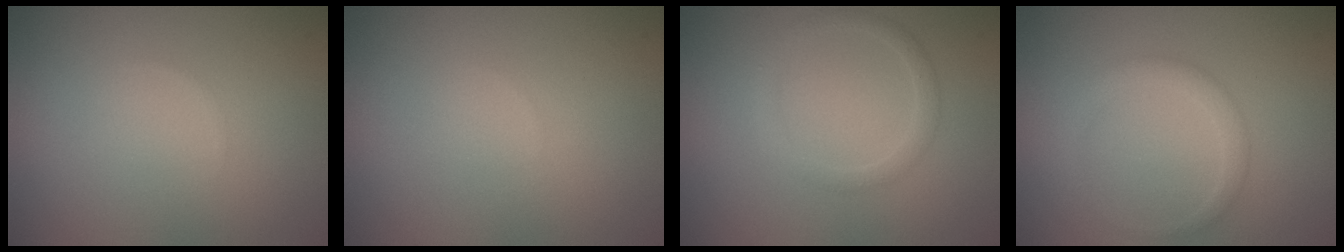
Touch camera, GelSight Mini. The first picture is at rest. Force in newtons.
{"total": 0.0}
{"total": 1.5, "press": 1.5, "slide": 0.1}
{"total": 1.6, "press": 1.6, "slide": 0.0}